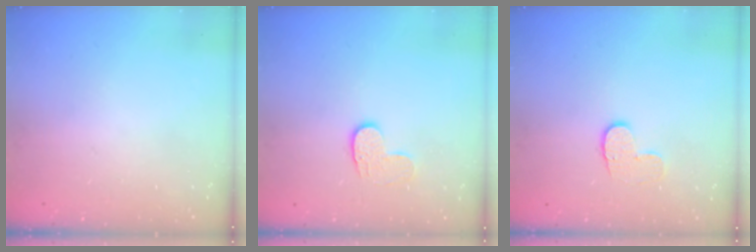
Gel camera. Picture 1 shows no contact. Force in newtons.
{"total": 5.7, "press": 5.7, "slide": 0.4}
{"total": 6.3, "press": 6.3, "slide": 0.7}